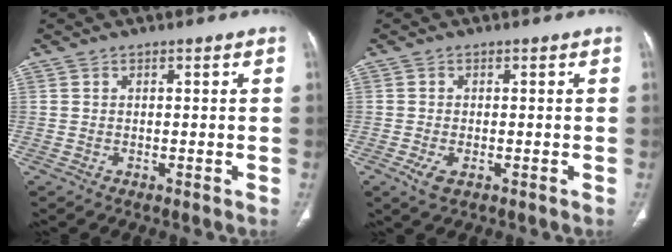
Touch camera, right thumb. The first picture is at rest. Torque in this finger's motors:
{"motor_torque": [-0.08, 0.03, 0.07, 0.08, 0.07]}